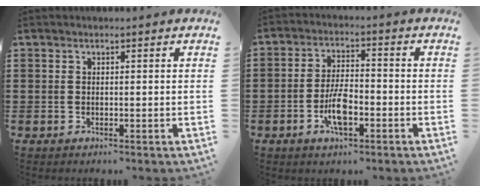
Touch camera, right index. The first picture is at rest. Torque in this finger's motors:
{"motor_torque": [2.14, 0.00, 0.78, 0.08]}